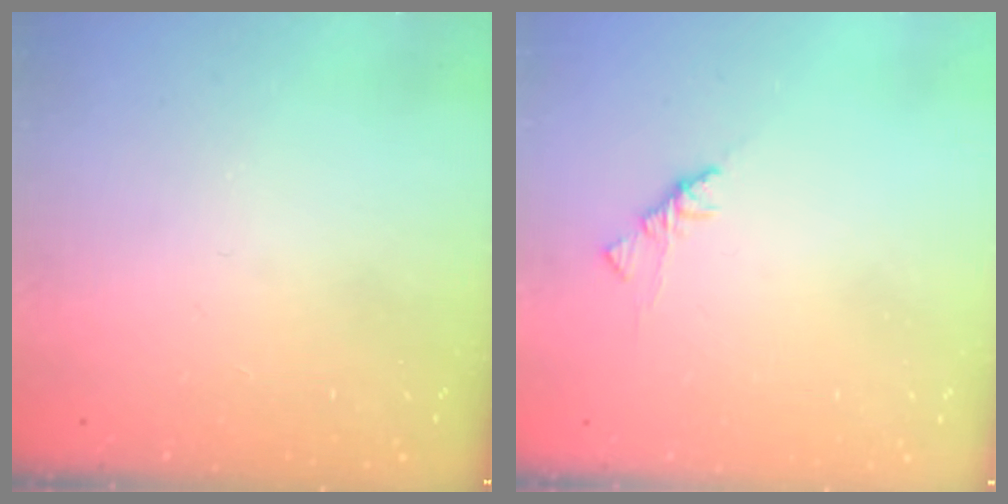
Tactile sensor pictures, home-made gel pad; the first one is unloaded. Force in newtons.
{"total": 1.9, "press": 1.7, "slide": 0.6}